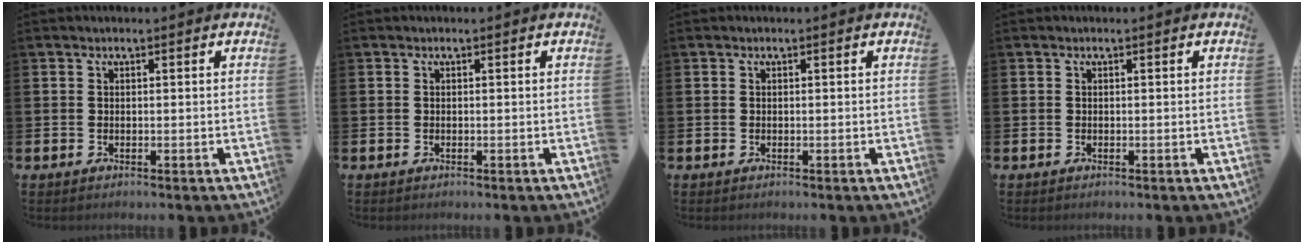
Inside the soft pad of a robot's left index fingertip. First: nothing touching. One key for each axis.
{"total": 0.0}
{"total": 0.0}
{"total": 0.0}